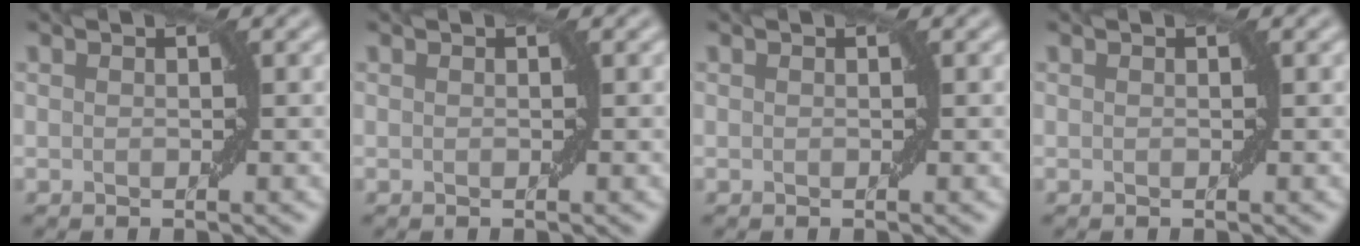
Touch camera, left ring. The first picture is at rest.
{"total": 0.0}
{"total": 0.0}
{"total": 0.0}